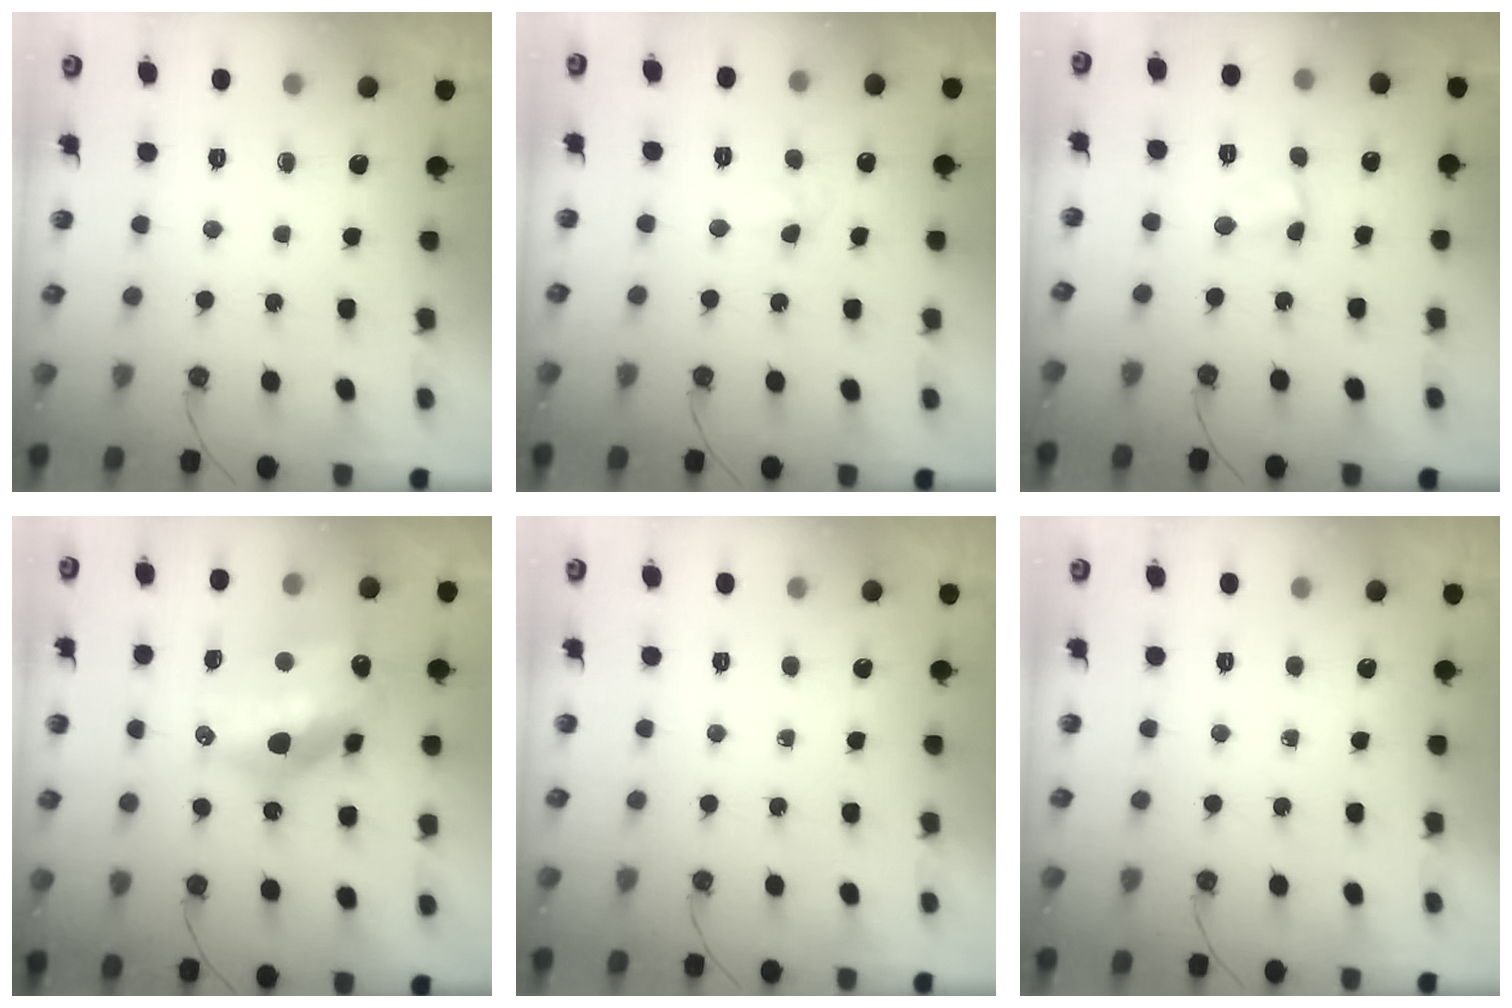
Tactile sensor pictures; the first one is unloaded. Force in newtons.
{"total": 3.1, "press": 2.9, "slide": 1.1}
{"total": 3.3, "press": 3.3, "slide": 0.4}
{"total": 20.1, "press": 20.0, "slide": 1.9}
{"total": 0.0}
{"total": 0.0}